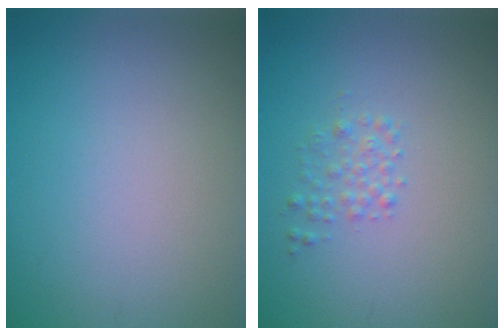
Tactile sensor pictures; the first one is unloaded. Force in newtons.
{"total": 1.4, "press": 1.4, "slide": 0.1}